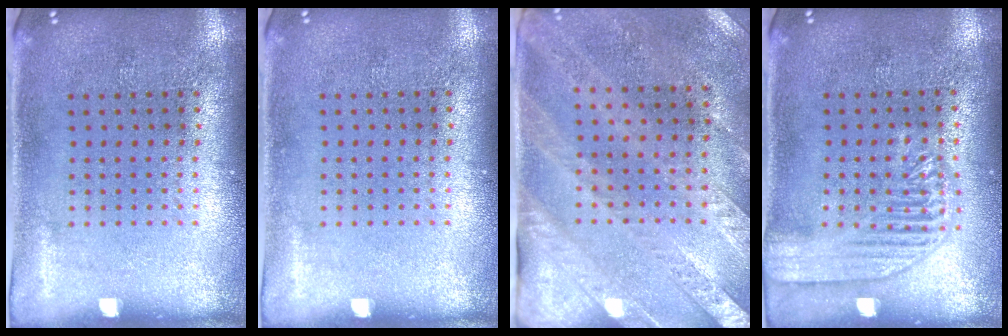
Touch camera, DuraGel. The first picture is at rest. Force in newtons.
{"total": 0.0}
{"total": 2.4, "press": 2.1, "slide": 1.2}
{"total": 1.8, "press": 1.8, "slide": 0.4}